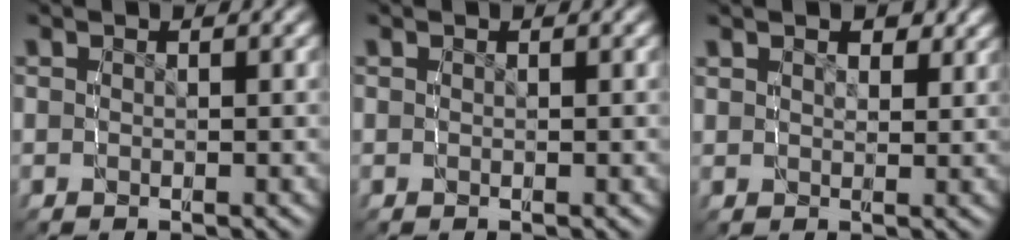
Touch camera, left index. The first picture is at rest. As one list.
[{"total": 0.0}, {"total": 1.9, "force": [1.5, 0.7, 0.8], "torque": [-0.002, -0.005, 0.032]}]